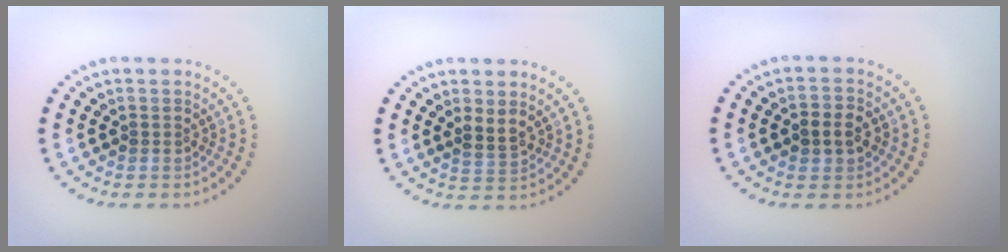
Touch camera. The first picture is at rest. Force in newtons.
{"total": 1.8, "press": 1.6, "slide": 0.8}
{"total": 2.7, "press": 2.7, "slide": 0.4}